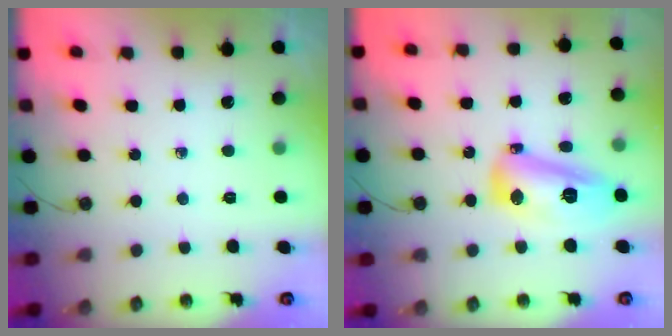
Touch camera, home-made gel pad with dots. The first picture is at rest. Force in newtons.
{"total": 14.1, "press": 14.1, "slide": 1.0}